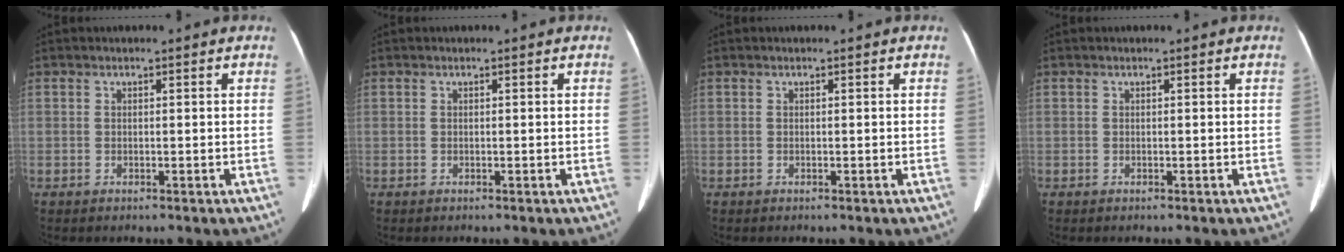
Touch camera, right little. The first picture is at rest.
{"total": 0.0}
{"total": 0.0}
{"total": 0.0}